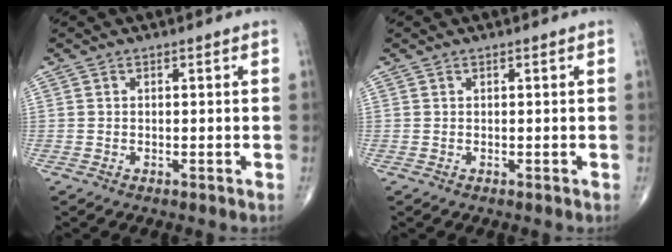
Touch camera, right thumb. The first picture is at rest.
{"total": 0.0}